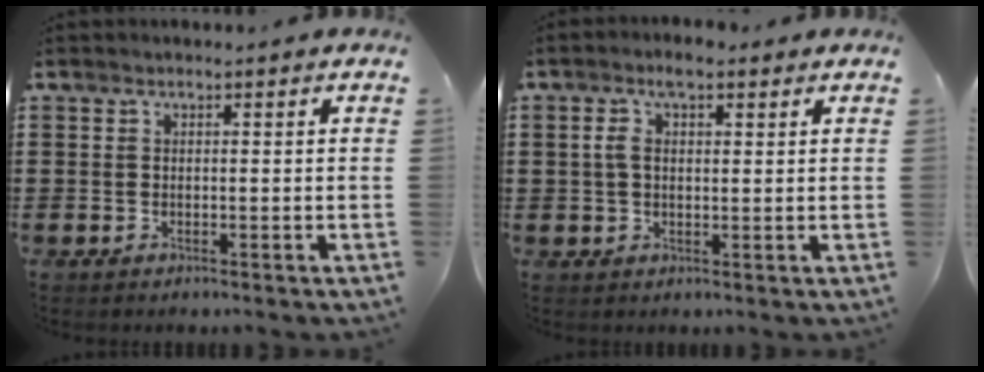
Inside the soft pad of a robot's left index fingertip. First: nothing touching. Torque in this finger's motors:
{"motor_torque": [1.26, -0.88, 0.40, 0.15]}